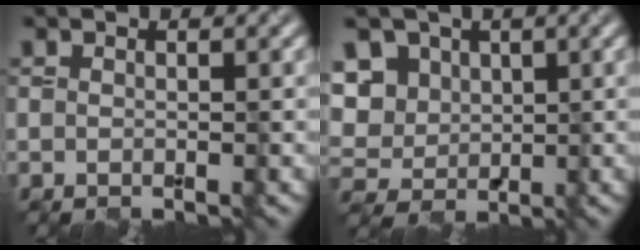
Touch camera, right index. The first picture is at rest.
{"total": 7.2, "force": [2.4, 5.9, 3.3], "torque": [-0.065, 0.015, 0.031]}